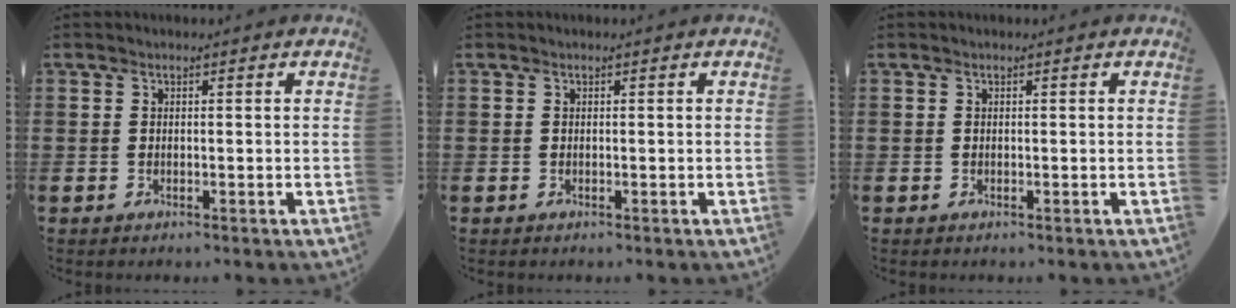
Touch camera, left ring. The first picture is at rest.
{"total": 0.0}
{"total": 0.0}